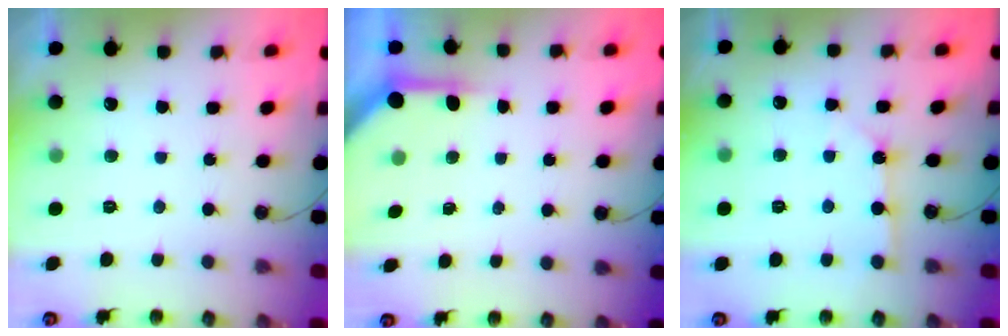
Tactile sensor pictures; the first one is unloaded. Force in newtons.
{"total": 3.9, "press": 3.9, "slide": 0.4}
{"total": 3.5, "press": 3.5, "slide": 0.3}